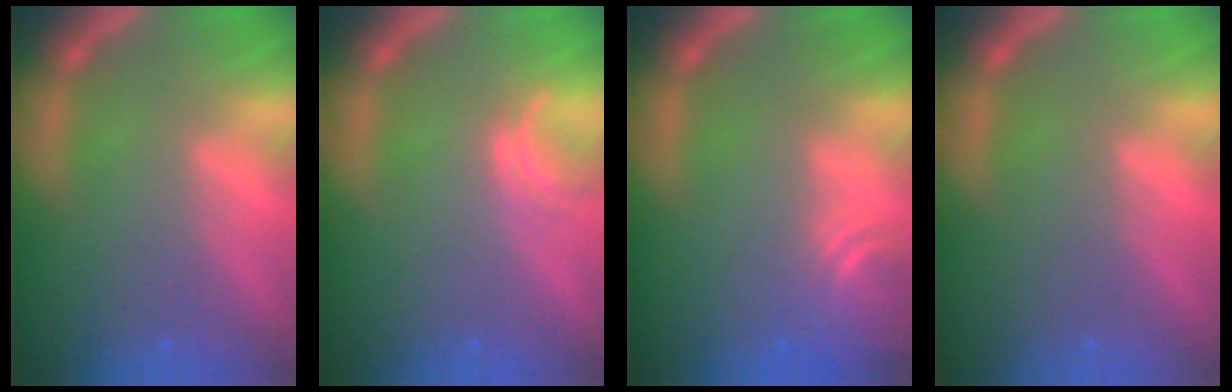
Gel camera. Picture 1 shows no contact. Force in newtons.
{"total": 1.5}
{"total": 3.5}
{"total": 0.0}